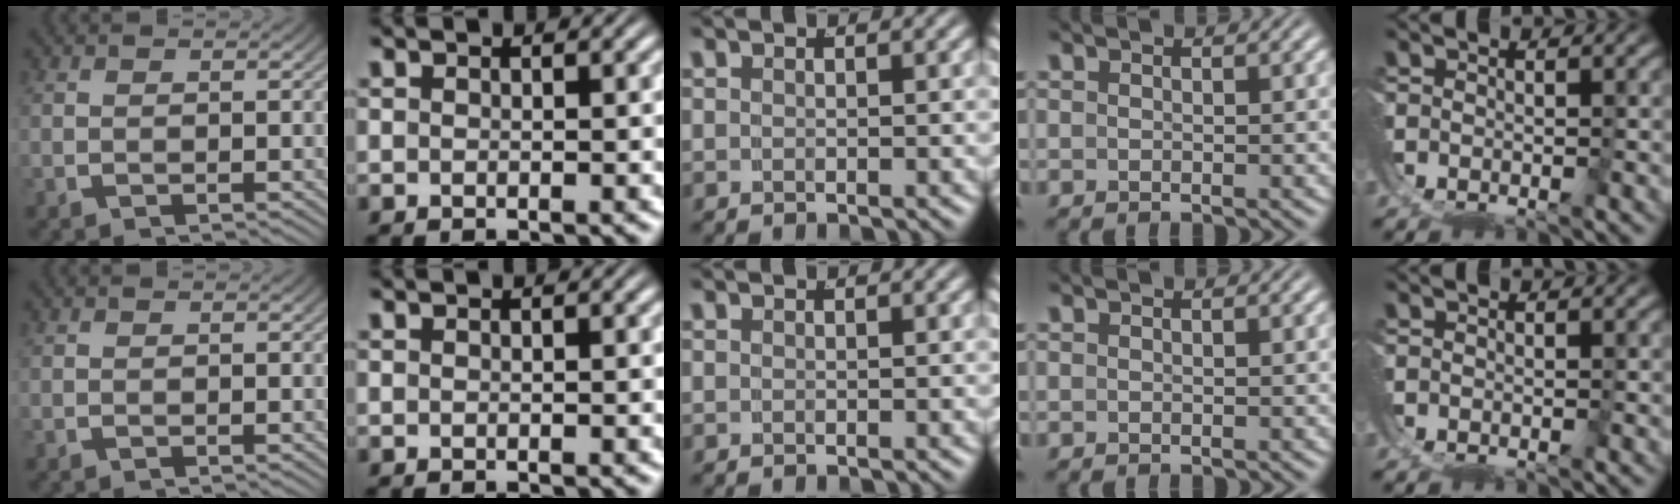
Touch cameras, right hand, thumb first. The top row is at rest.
{}